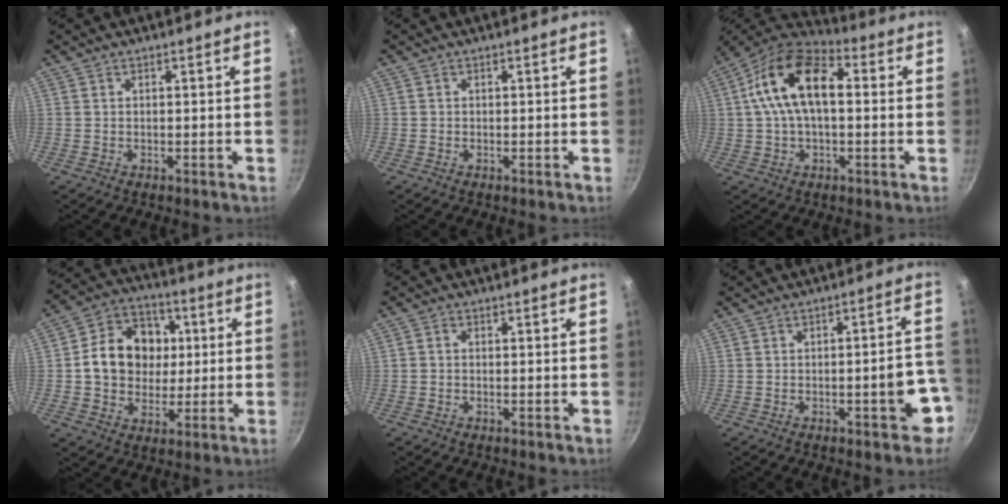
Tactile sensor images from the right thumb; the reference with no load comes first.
{"total": 0.0}
{"total": 15.6, "force": [2.2, 8.8, 12.7], "torque": [-0.212, 0.033, 0.016]}
{"total": 15.3, "force": [1.5, 12.6, 8.5], "torque": [-0.109, 0.019, 0.018]}
{"total": 0.9, "force": [-0.3, 0.7, 0.5], "torque": [-0.009, 0.005, -0.006]}
{"total": 8.1, "force": [-3.0, 2.9, 6.9], "torque": [-0.055, 0.040, -0.033]}